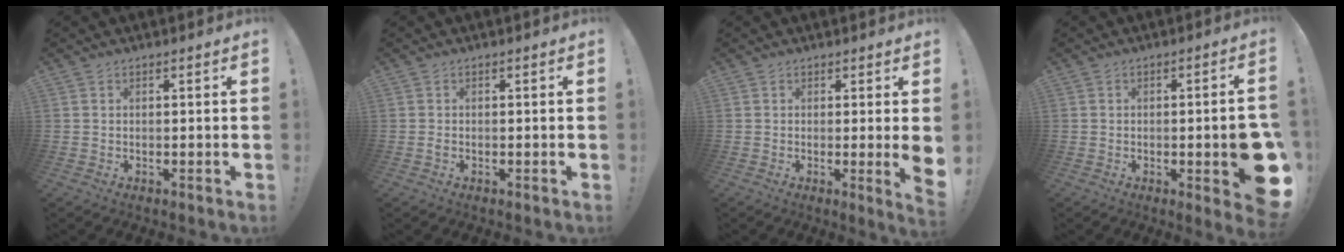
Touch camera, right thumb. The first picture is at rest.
{"total": 0.6, "force": [-0.4, 0.2, 0.3], "torque": [-0.013, 0.004, -0.007]}
{"total": 4.7, "force": [0.2, -0.1, 4.7], "torque": [-0.060, -0.018, 0.006]}
{"total": 9.1, "force": [-2.3, 2.1, 8.5], "torque": [-0.100, -0.003, -0.033]}